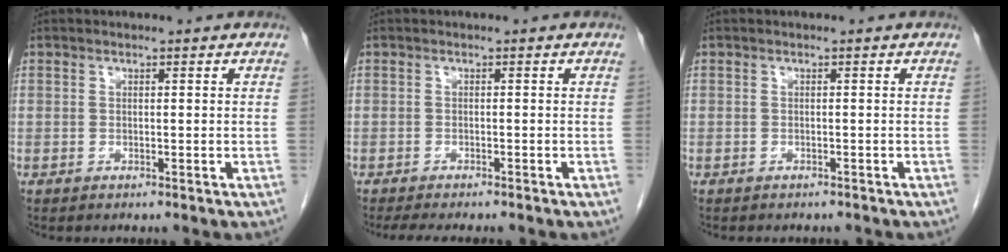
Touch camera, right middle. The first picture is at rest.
{"total": 6.8, "force": [-5.8, 1.3, 3.2], "torque": [-0.042, -0.011, -0.083]}
{"total": 2.8, "force": [-2.5, 0.9, 0.8], "torque": [-0.016, -0.005, -0.029]}